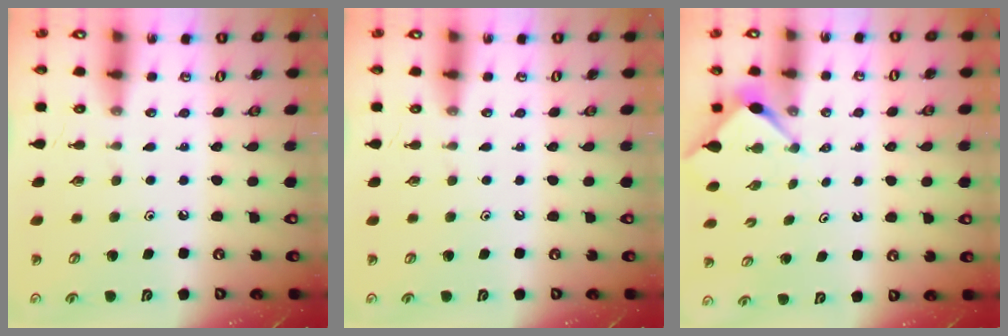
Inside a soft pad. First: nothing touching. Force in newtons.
{"total": 0.0}
{"total": 2.6, "press": 2.6, "slide": 0.3}